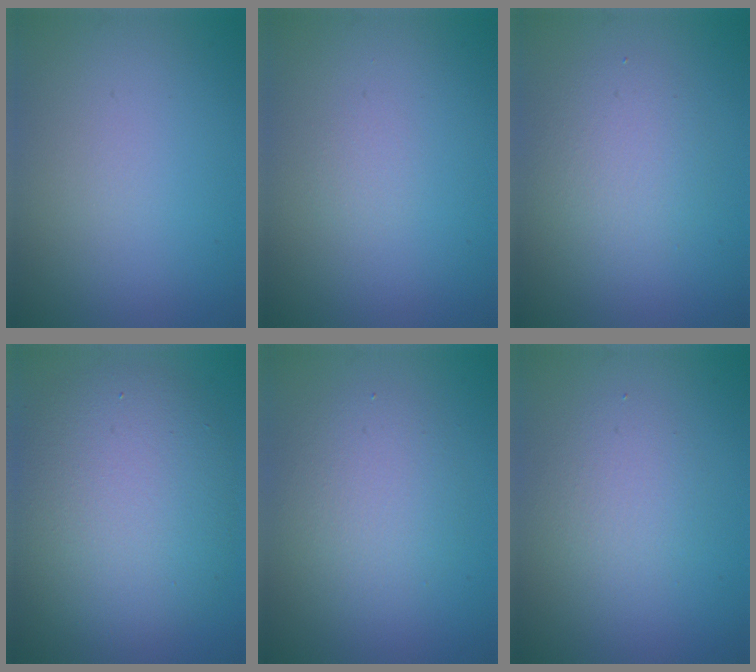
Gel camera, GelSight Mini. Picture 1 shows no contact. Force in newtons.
{"total": 0.5, "press": 0.5, "slide": 0.1}
{"total": 2.9, "press": 2.9, "slide": 0.2}
{"total": 8.7, "press": 8.7, "slide": 0.4}
{"total": 3.4, "press": 3.4, "slide": 0.4}
{"total": 2.4, "press": 2.4, "slide": 0.2}